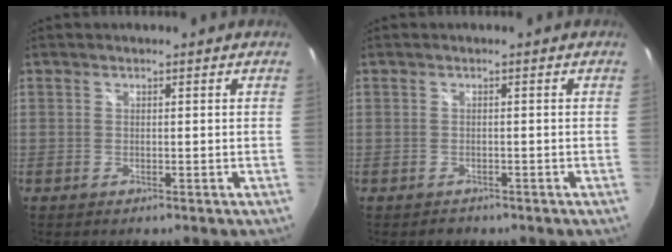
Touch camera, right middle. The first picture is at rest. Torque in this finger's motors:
{"motor_torque": [0.11, -0.07, 0.00, 0.00]}